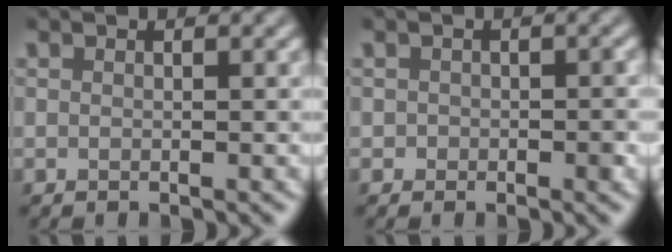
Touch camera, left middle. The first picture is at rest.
{"total": 1.2, "force": [-0.3, 1.1, 0.4], "torque": [0.000, -0.003, -0.007]}